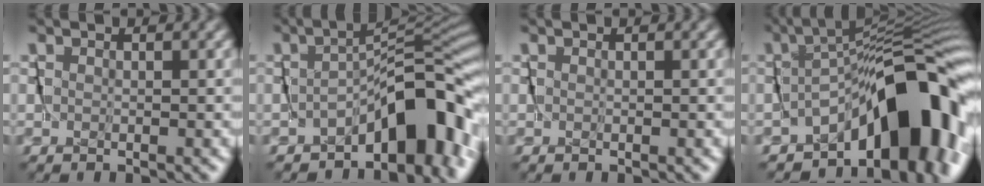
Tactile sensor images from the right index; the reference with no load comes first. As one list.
[{"total": 6.3, "force": [-4.2, 1.9, 4.3], "torque": [-0.039, 0.012, -0.071]}, {"total": 0.0}, {"total": 12.3, "force": [-5.8, 5.0, 9.6], "torque": [-0.119, 0.003, -0.087]}]